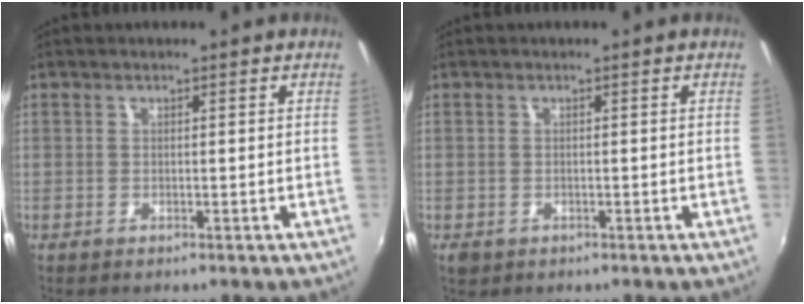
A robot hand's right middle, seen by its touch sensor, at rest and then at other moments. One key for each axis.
{"total": 1.7, "fx": -0.8, "fy": 1.3, "fz": 0.7, "tx": -0.016, "ty": -0.005, "tz": -0.012}